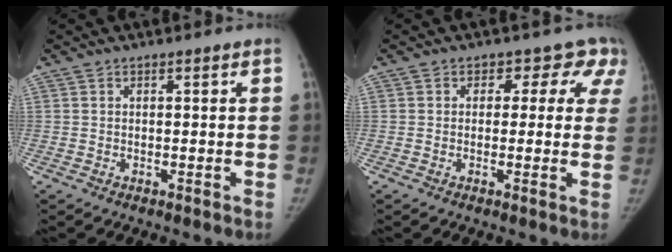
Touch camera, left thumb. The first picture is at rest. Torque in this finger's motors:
{"motor_torque": [-0.12, 0.22, -0.20, 0.14, 0.00]}